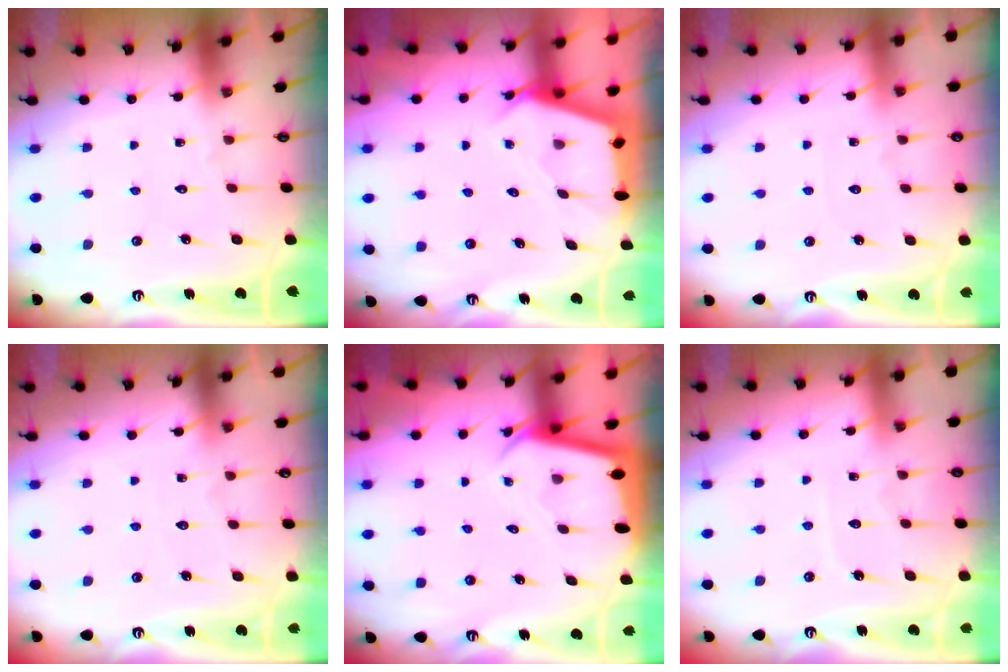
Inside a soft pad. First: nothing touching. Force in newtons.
{"total": 2.7, "press": 2.7, "slide": 0.3}
{"total": 2.3, "press": 2.3, "slide": 0.3}
{"total": 5.2, "press": 5.2, "slide": 0.7}
{"total": 2.1, "press": 2.1, "slide": 0.2}
{"total": 4.4, "press": 4.4, "slide": 0.4}